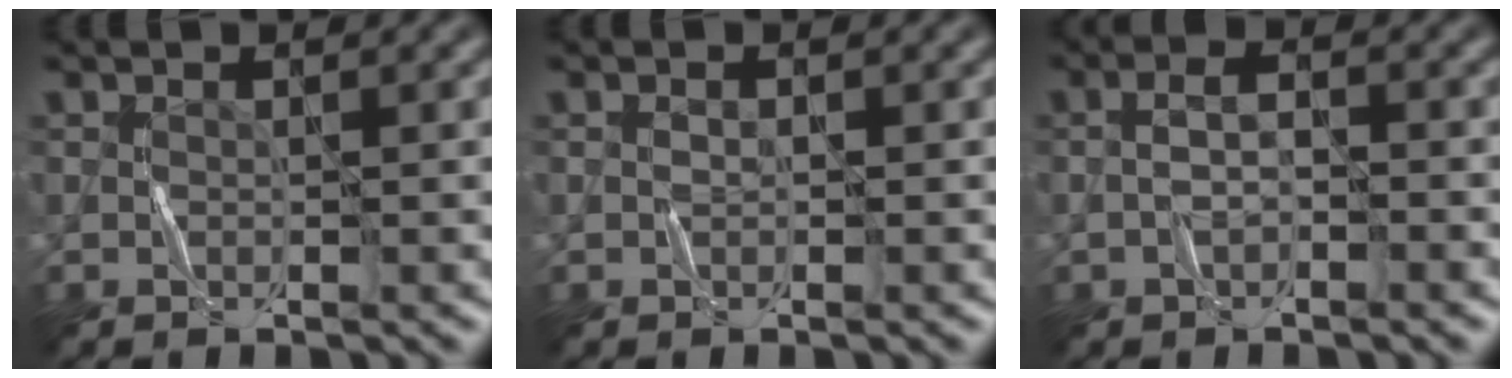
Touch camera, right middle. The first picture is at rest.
{"total": 0.6, "force": [-0.2, 0.3, 0.5], "torque": [-0.010, 0.002, -0.004]}
{"total": 2.0, "force": [-0.9, 0.7, 1.7], "torque": [-0.033, 0.006, -0.023]}